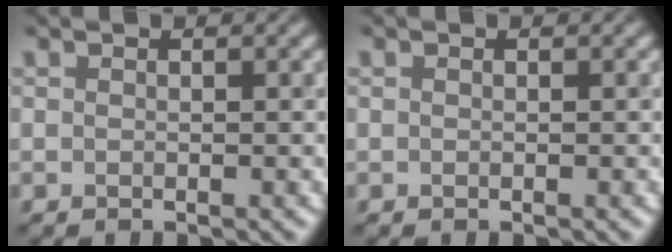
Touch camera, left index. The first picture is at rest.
{"total": 0.0}